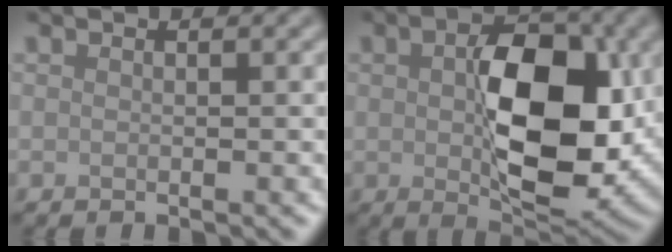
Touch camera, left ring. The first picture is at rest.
{"total": 10.8, "force": [0.3, 5.7, 9.1], "torque": [-0.146, -0.009, 0.017]}